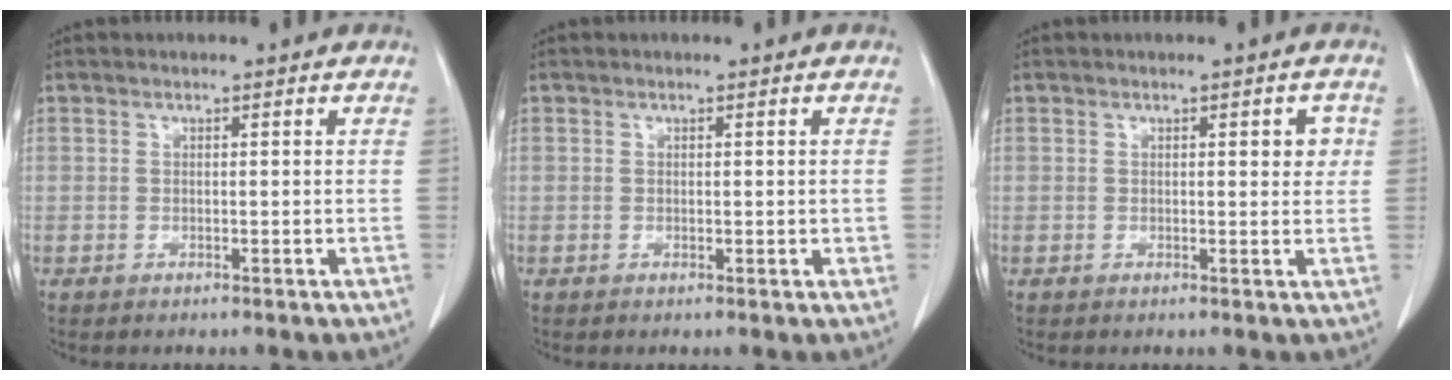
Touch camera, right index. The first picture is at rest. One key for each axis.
{"total": 1.1, "fx": 0.0, "fy": 0.6, "fz": 0.9, "tx": -0.012, "ty": -0.002, "tz": 0.002}
{"total": 2.7, "fx": 0.7, "fy": 1.0, "fz": 2.4, "tx": -0.026, "ty": 0.000, "tz": 0.008}